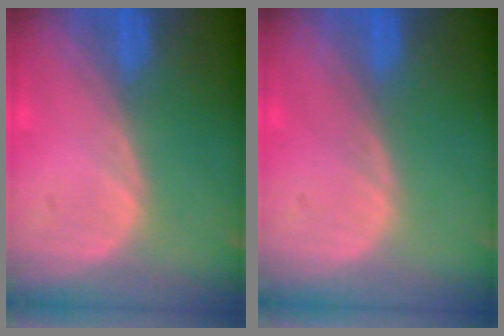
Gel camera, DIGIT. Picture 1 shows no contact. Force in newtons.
{"total": 0.0}